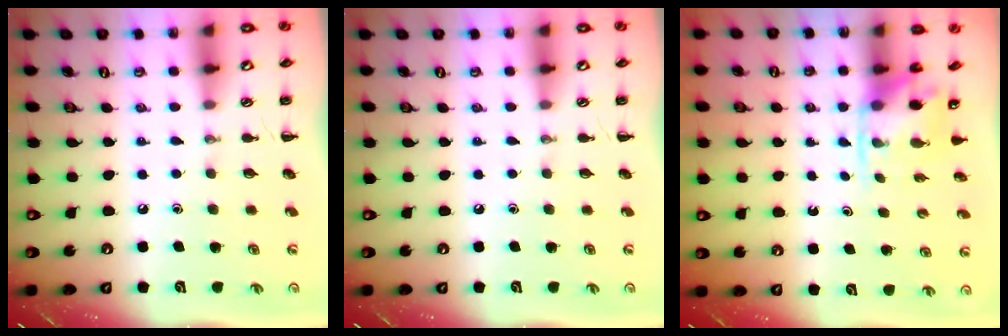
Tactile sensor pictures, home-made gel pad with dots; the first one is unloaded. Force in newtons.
{"total": 0.0}
{"total": 4.7, "press": 4.6, "slide": 0.6}